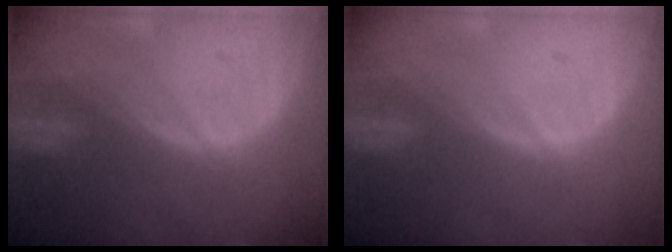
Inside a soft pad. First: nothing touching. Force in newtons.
{"total": 0.0}